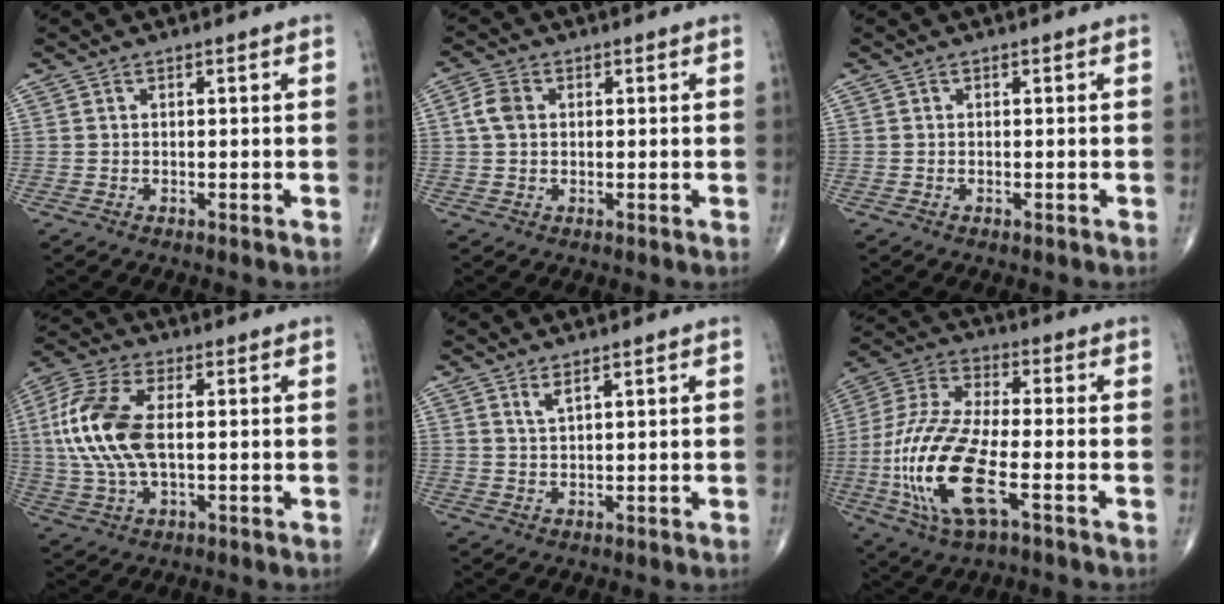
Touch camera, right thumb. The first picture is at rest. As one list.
[{"total": 3.7, "force": [0.6, 2.8, 2.4], "torque": [-0.052, 0.009, 0.006]}, {"total": 0.0}, {"total": 15.0, "force": [1.2, 7.6, 12.8], "torque": [-0.295, 0.011, 0.021]}, {"total": 2.1, "force": [1.5, 0.3, 1.5], "torque": [-0.030, -0.011, 0.033]}, {"total": 19.5, "force": [-5.5, 7.1, 17.4], "torque": [-0.385, 0.012, -0.097]}]